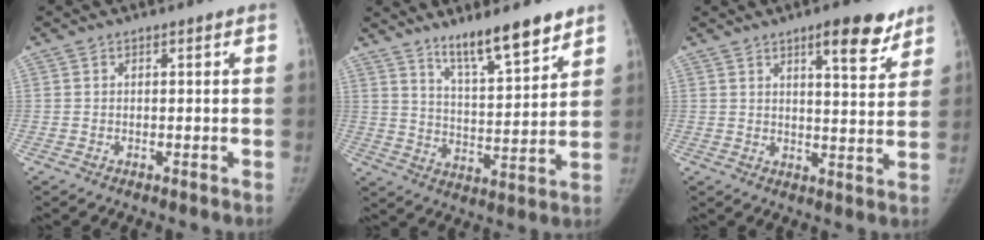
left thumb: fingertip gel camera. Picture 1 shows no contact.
{"total": 12.0, "force": [9.2, 2.2, 7.4], "torque": [-0.106, -0.064, 0.159]}
{"total": 9.3, "force": [6.1, 2.7, 6.4], "torque": [-0.065, -0.035, 0.084]}